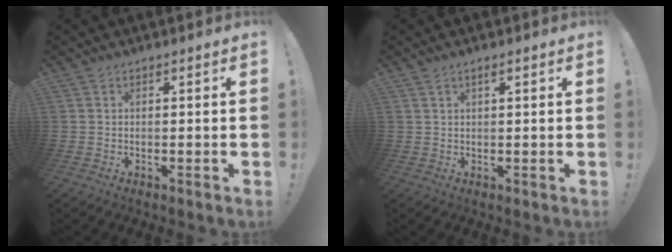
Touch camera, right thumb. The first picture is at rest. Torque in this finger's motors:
{"motor_torque": [0.26, 0.13, -0.01, -0.04, 0.07]}